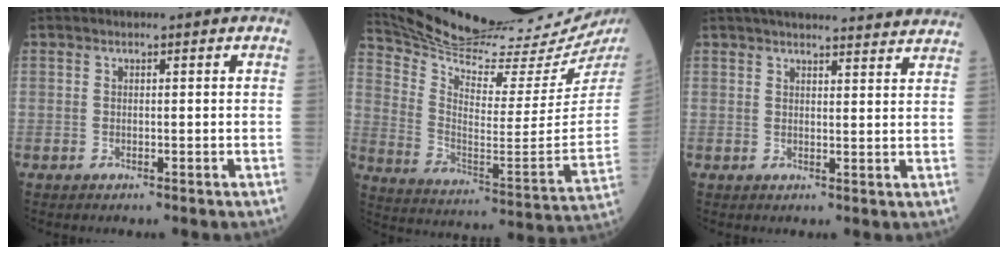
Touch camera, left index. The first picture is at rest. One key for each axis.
{"total": 28.3, "fx": 25.7, "fy": 0.5, "fz": 11.8, "tx": -0.201, "ty": -0.103, "tz": 0.366}
{"total": 21.0, "fx": 19.7, "fy": 1.7, "fz": 7.1, "tx": -0.092, "ty": 0.013, "tz": 0.245}